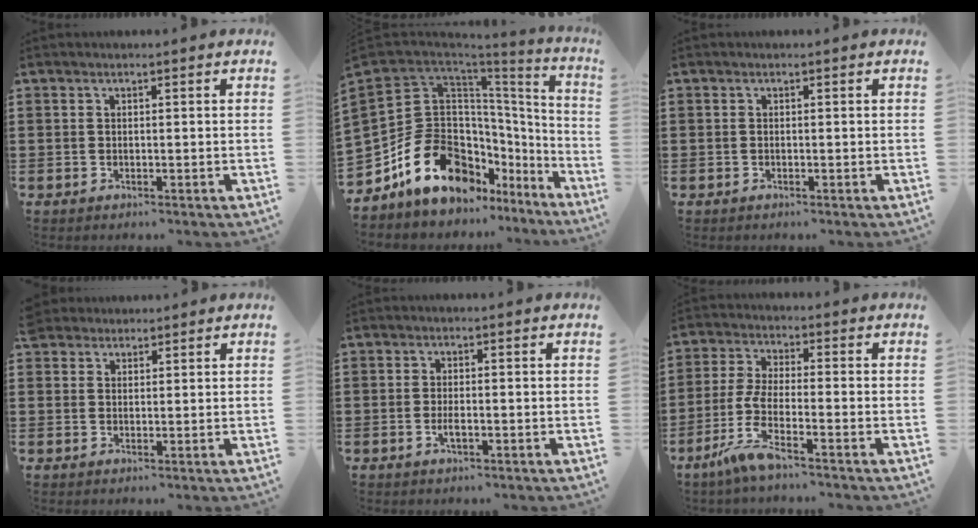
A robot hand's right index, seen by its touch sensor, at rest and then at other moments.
{"total": 19.0, "force": [-8.0, 12.7, 11.6], "torque": [-0.266, 0.012, -0.134]}
{"total": 0.0}
{"total": 2.4, "force": [2.1, 1.0, 0.0], "torque": [-0.005, 0.006, 0.043]}
{"total": 1.9, "force": [-0.6, 0.5, 1.7], "torque": [-0.039, -0.004, -0.013]}
{"total": 6.3, "force": [-4.2, 0.9, 4.7], "torque": [-0.123, -0.018, -0.088]}